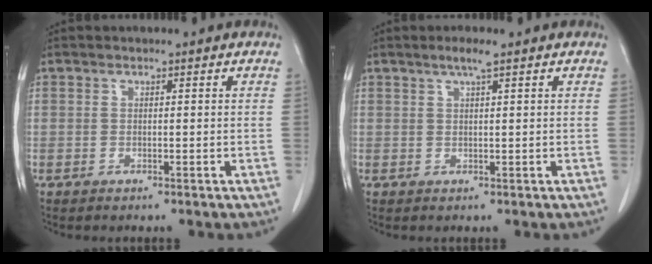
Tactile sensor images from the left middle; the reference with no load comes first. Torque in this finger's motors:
{"motor_torque": [0.34, -0.34, -0.02, 0.00]}